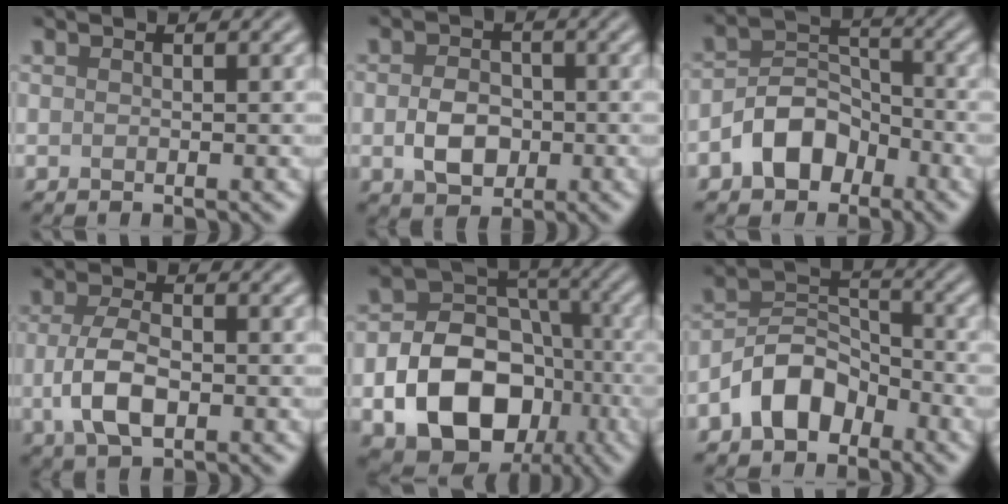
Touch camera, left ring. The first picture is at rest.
{"total": 3.8, "force": [-0.7, 2.8, 2.5], "torque": [-0.046, -0.001, -0.015]}
{"total": 5.0, "force": [-2.7, 3.4, 2.4], "torque": [-0.037, 0.006, -0.057]}
{"total": 4.6, "force": [-0.9, 2.4, 3.9], "torque": [-0.087, -0.004, -0.018]}
{"total": 12.0, "force": [-4.0, 8.8, 7.2], "torque": [-0.120, -0.011, -0.069]}
{"total": 5.3, "force": [-3.2, 3.3, 2.7], "torque": [-0.043, 0.009, -0.069]}